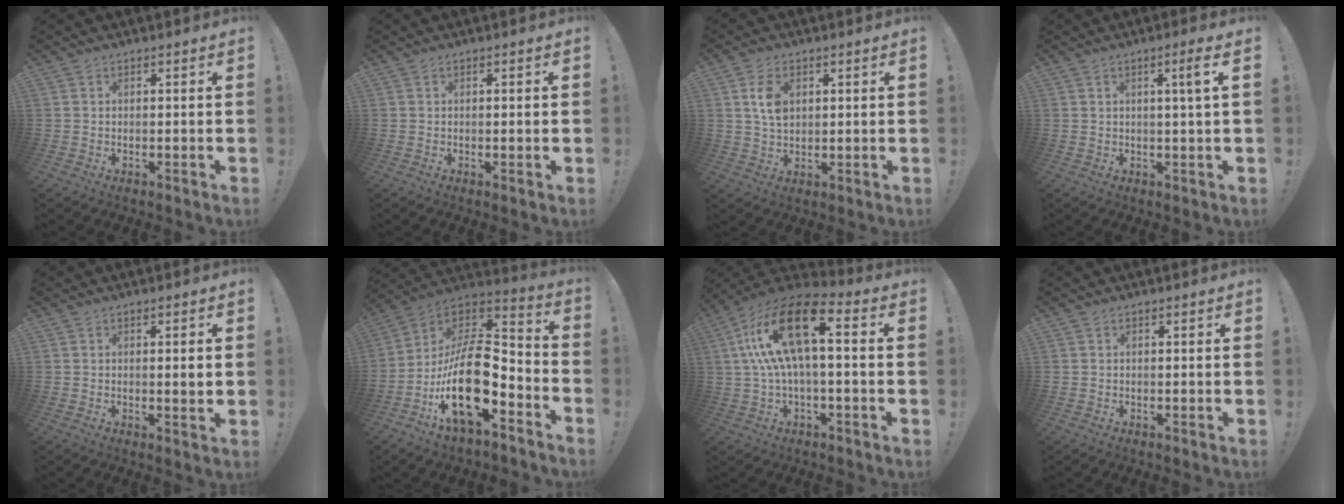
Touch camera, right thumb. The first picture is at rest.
{"total": 0.8, "force": [-0.2, -0.2, 0.7], "torque": [-0.014, 0.002, -0.005]}
{"total": 6.9, "force": [2.0, 4.6, 4.8], "torque": [-0.088, 0.001, 0.035]}
{"total": 4.4, "force": [0.9, -0.7, 4.2], "torque": [-0.074, 0.000, 0.005]}
{"total": 2.2, "force": [0.2, -0.1, 2.2], "torque": [-0.033, -0.004, -0.002]}
{"total": 21.9, "force": [-6.0, 10.2, 18.4], "torque": [-0.346, 0.024, -0.095]}
{"total": 18.9, "force": [3.5, 6.9, 17.2], "torque": [-0.331, -0.003, 0.054]}
{"total": 0.0}